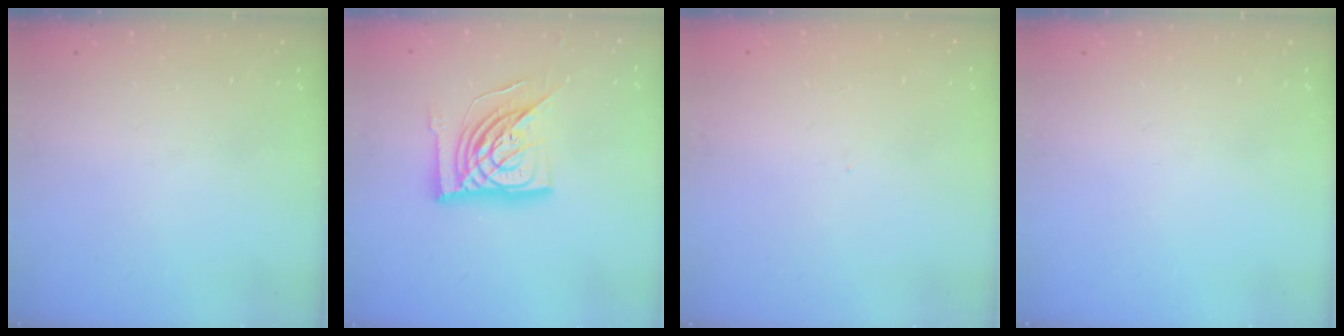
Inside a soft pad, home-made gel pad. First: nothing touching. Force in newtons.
{"total": 18.6, "press": 18.5, "slide": 2.2}
{"total": 0.0}
{"total": 0.0}